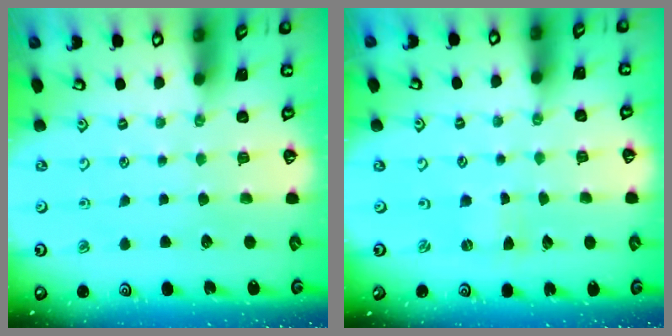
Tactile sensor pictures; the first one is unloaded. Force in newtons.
{"total": 0.0}